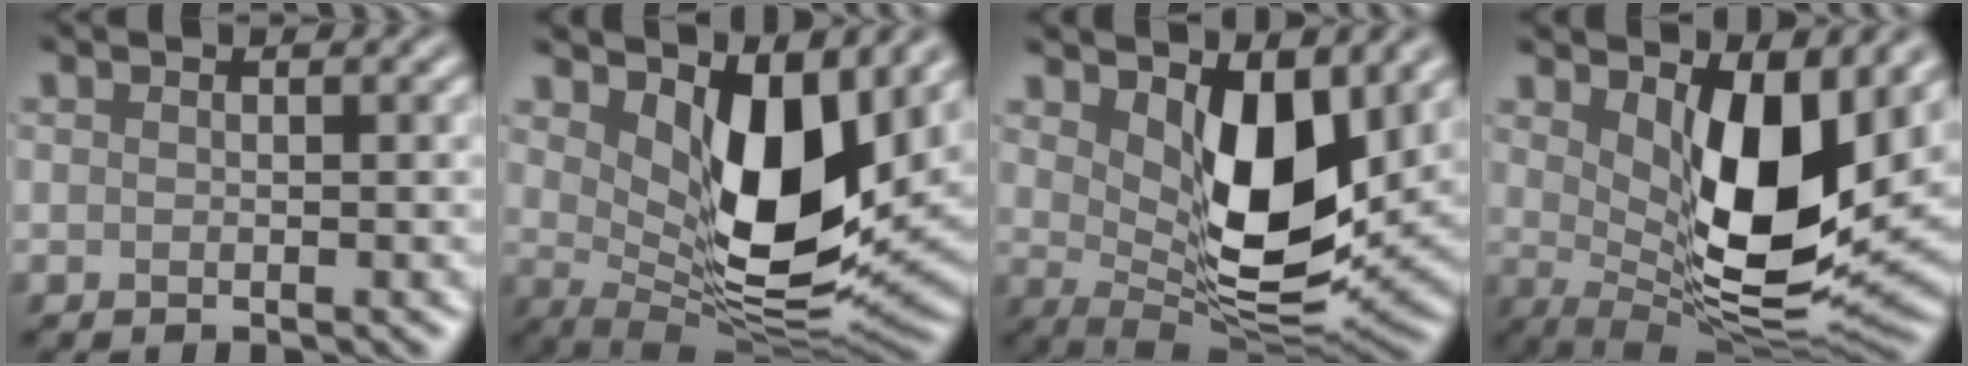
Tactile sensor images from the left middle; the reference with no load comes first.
{"total": 9.9, "force": [3.2, 4.6, 8.2], "torque": [-0.135, -0.026, 0.057]}
{"total": 8.7, "force": [2.8, 4.2, 7.2], "torque": [-0.121, -0.026, 0.050]}
{"total": 10.5, "force": [2.5, 4.5, 9.2], "torque": [-0.146, -0.022, 0.049]}